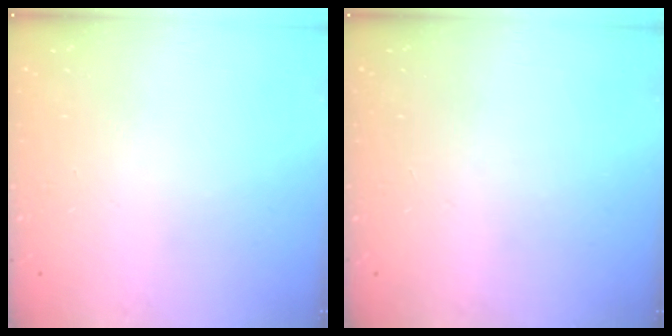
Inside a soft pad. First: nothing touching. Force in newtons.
{"total": 0.0}